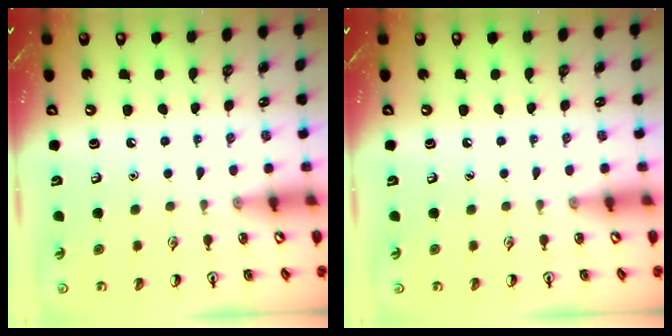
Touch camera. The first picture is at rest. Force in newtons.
{"total": 0.0}